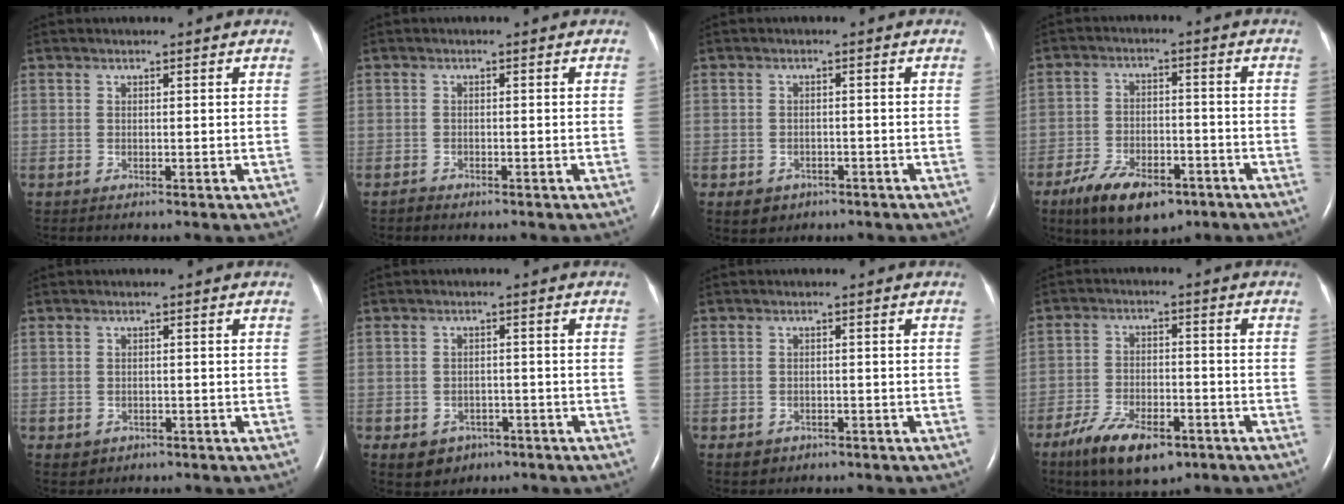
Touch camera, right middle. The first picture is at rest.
{"total": 0.8, "force": [-0.7, 0.3, -0.1], "torque": [-0.001, 0.001, -0.015]}
{"total": 3.1, "force": [-1.8, 2.5, 0.7], "torque": [-0.008, 0.006, -0.017]}
{"total": 10.7, "force": [-6.9, 4.8, 6.6], "torque": [-0.116, -0.006, -0.113]}
{"total": 0.6, "force": [-0.2, 0.5, 0.0], "torque": [-0.003, 0.003, -0.002]}
{"total": 4.6, "force": [-2.4, 3.7, 1.3], "torque": [-0.020, 0.006, -0.024]}
{"total": 2.1, "force": [-1.2, 1.7, 0.4], "torque": [-0.006, 0.005, -0.010]}
{"total": 10.3, "force": [-6.5, 4.5, 6.5], "torque": [-0.119, -0.007, -0.108]}